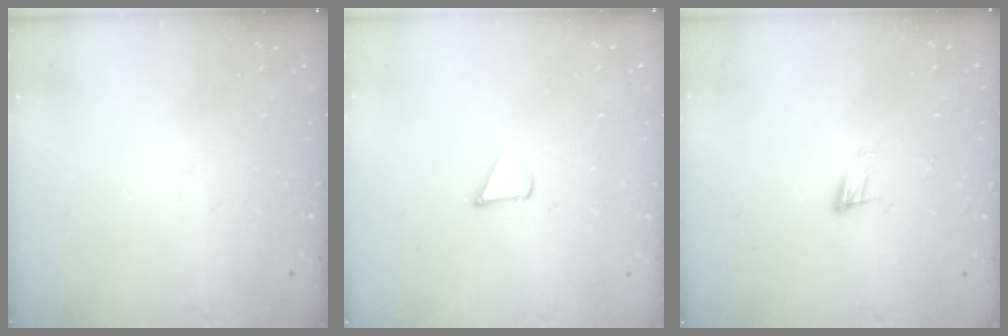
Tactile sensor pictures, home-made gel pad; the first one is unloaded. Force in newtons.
{"total": 1.8, "press": 1.7, "slide": 0.1}
{"total": 6.3, "press": 6.2, "slide": 0.5}